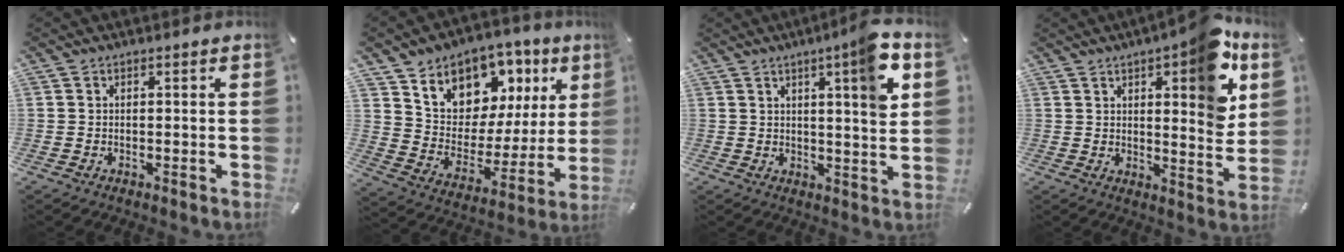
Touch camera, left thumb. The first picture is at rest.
{"total": 9.5, "force": [6.7, 6.8, 0.2], "torque": [-0.015, -0.087, 0.121]}
{"total": 10.3, "force": [4.5, 1.0, 9.3], "torque": [-0.125, -0.024, 0.061]}
{"total": 15.0, "force": [7.6, 4.8, 12.0], "torque": [-0.141, -0.053, 0.116]}